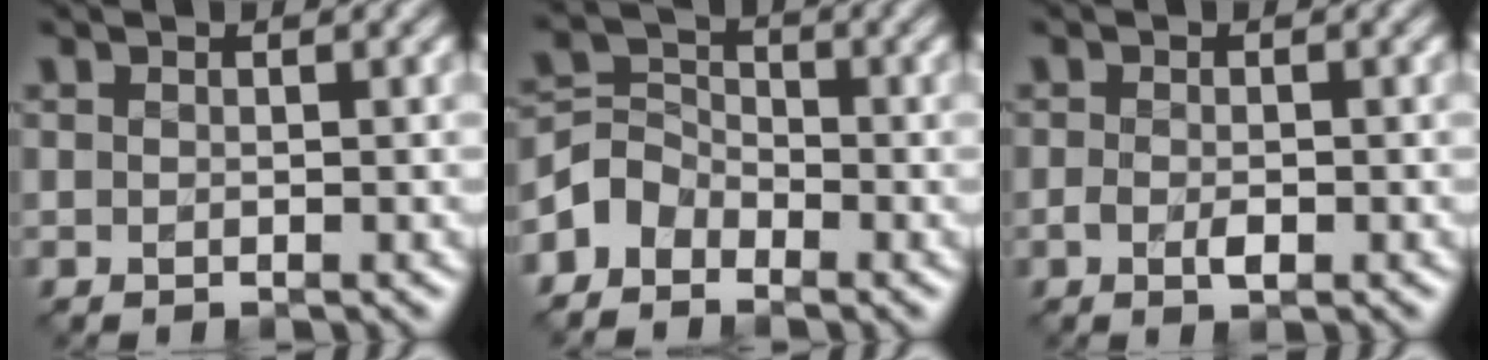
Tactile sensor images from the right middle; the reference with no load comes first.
{"total": 3.1, "force": [-2.1, 2.2, 0.8], "torque": [-0.017, 0.008, -0.053]}
{"total": 1.6, "force": [-0.5, 0.8, 1.3], "torque": [-0.026, -0.003, -0.010]}